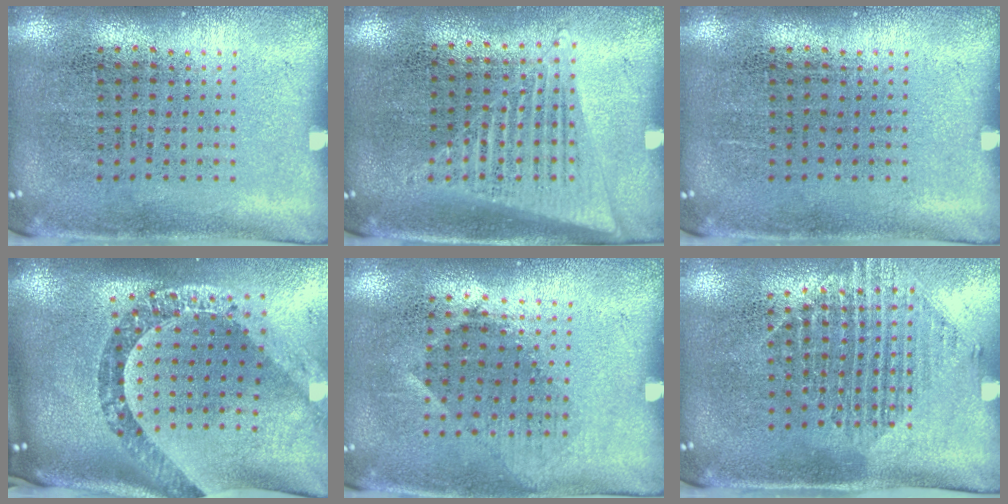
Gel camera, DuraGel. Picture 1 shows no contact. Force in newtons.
{"total": 1.5, "press": 1.4, "slide": 0.5}
{"total": 0.0}
{"total": 2.8, "press": 2.1, "slide": 1.8}
{"total": 0.9, "press": 0.7, "slide": 0.5}
{"total": 1.6, "press": 1.3, "slide": 0.9}